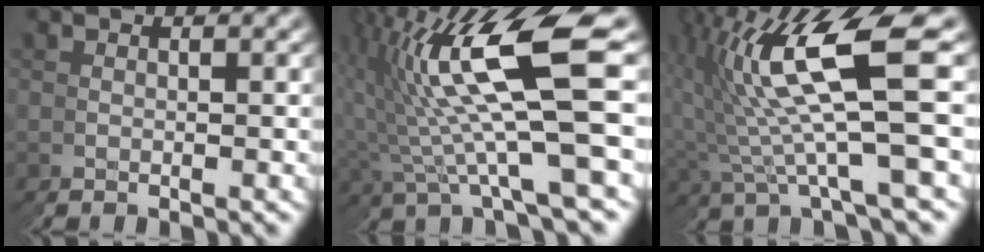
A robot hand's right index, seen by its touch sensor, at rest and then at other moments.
{"total": 10.8, "force": [1.9, 4.6, 9.6], "torque": [-0.162, 0.023, 0.027]}
{"total": 9.4, "force": [1.7, 4.1, 8.3], "torque": [-0.151, 0.022, 0.026]}